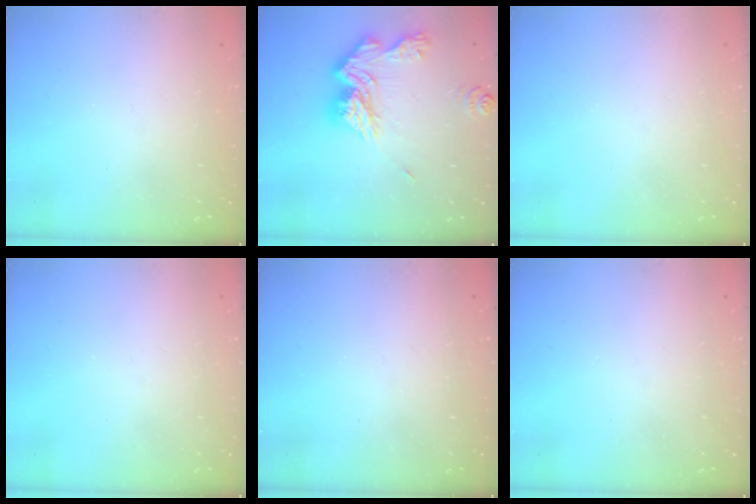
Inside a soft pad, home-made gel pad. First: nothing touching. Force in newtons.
{"total": 16.0, "press": 16.0, "slide": 1.5}
{"total": 0.0}
{"total": 0.0}
{"total": 0.0}
{"total": 0.0}